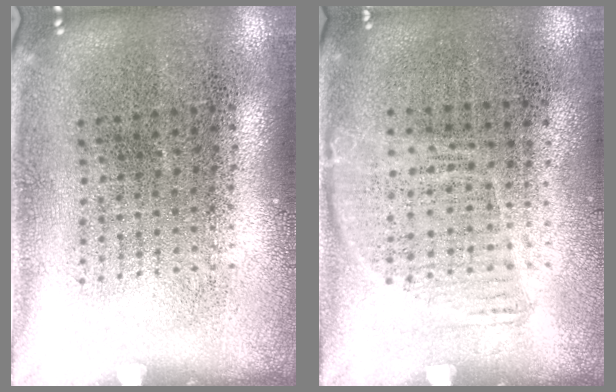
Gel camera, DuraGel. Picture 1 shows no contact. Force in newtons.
{"total": 1.1, "press": 0.9, "slide": 0.7}